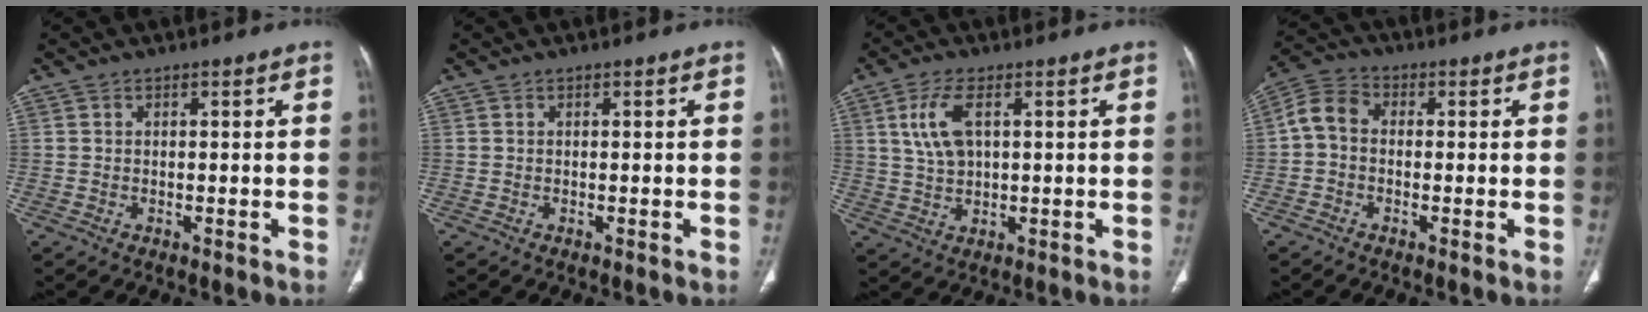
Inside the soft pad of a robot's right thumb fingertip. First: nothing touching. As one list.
[{"total": 0.0}, {"total": 6.9, "force": [2.1, 3.3, 5.6], "torque": [-0.125, -0.003, 0.047]}, {"total": 5.8, "force": [-0.2, 4.2, 3.9], "torque": [-0.066, 0.019, -0.018]}]